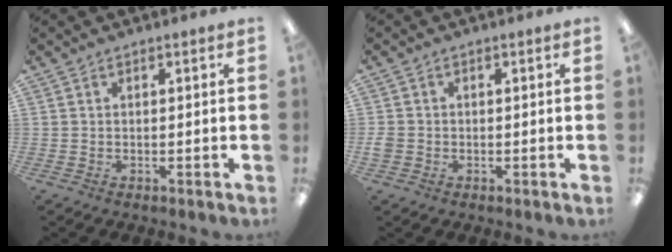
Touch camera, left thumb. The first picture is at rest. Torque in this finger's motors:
{"motor_torque": [-0.24, 0.45, 0.57, 0.02, 0.05]}